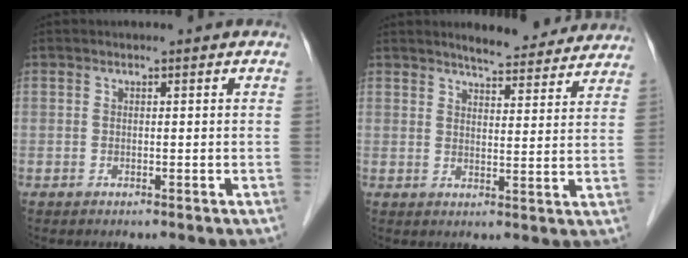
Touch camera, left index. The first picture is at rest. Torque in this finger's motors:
{"motor_torque": [0.21, -0.07, 0.44, 0.08]}